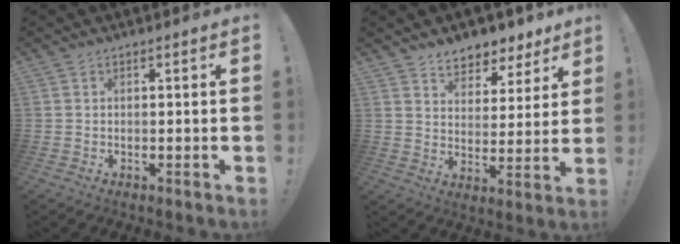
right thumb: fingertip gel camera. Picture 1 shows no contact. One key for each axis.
{"total": 7.7, "fx": 6.4, "fy": 4.0, "fz": 1.4, "tx": -0.015, "ty": -0.056, "tz": 0.119}